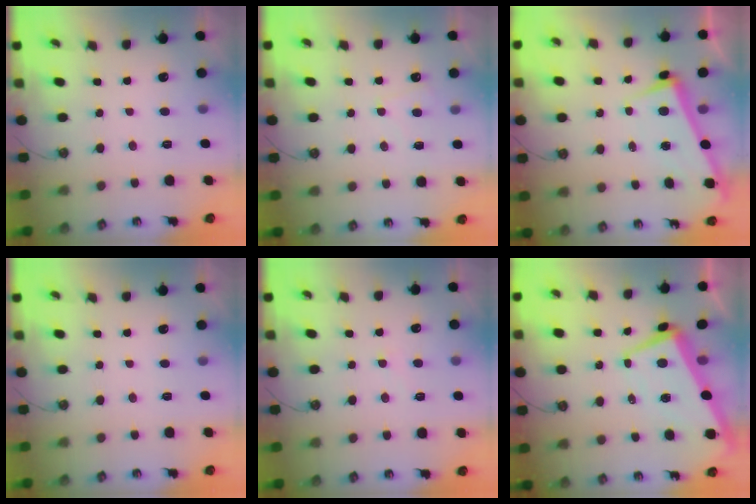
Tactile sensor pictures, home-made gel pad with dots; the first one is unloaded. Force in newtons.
{"total": 1.3, "press": 1.2, "slide": 0.6}
{"total": 3.3, "press": 3.2, "slide": 1.0}
{"total": 0.0}
{"total": 3.0, "press": 2.8, "slide": 0.8}
{"total": 1.9, "press": 1.7, "slide": 1.0}